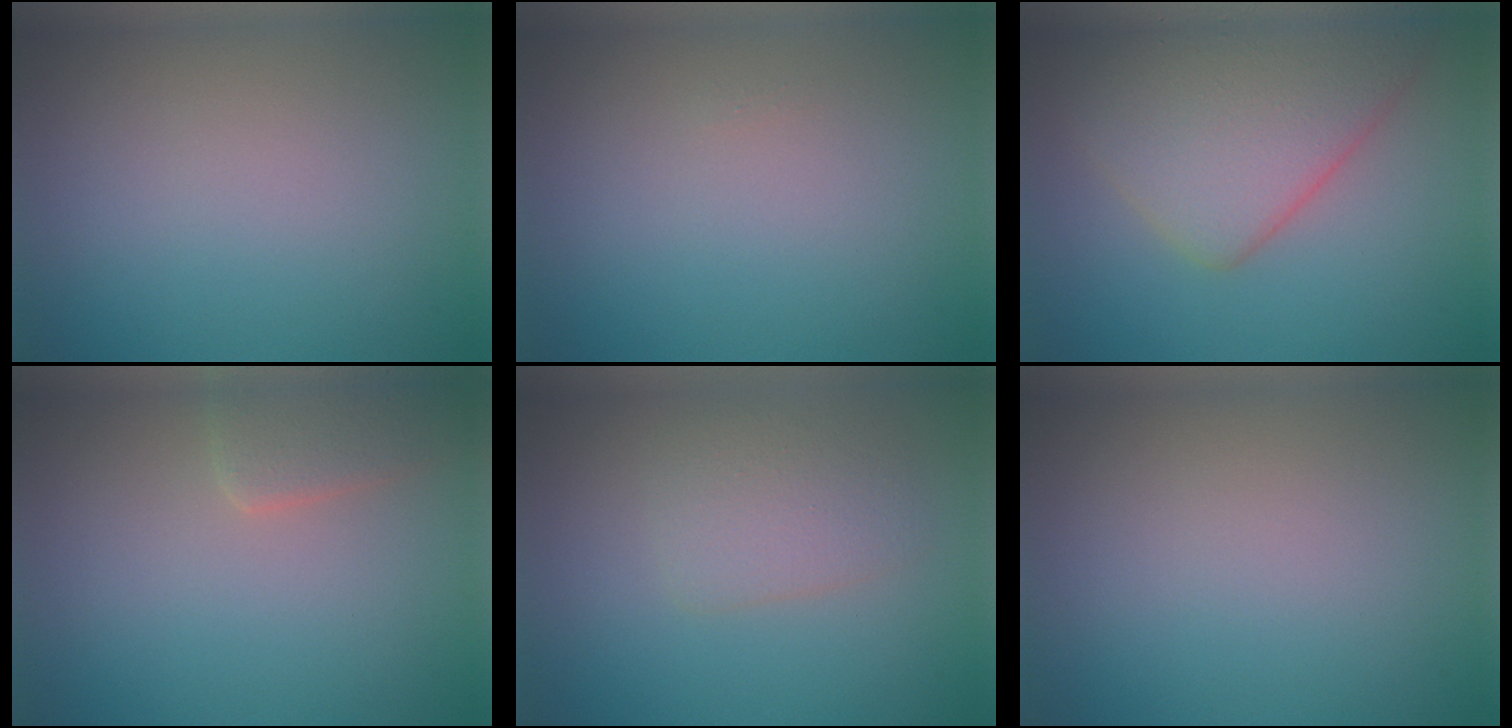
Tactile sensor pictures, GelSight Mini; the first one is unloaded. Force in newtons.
{"total": 0.0}
{"total": 6.8, "press": 6.8, "slide": 0.3}
{"total": 2.4, "press": 2.4, "slide": 0.1}
{"total": 2.5, "press": 2.5, "slide": 0.1}
{"total": 0.0}